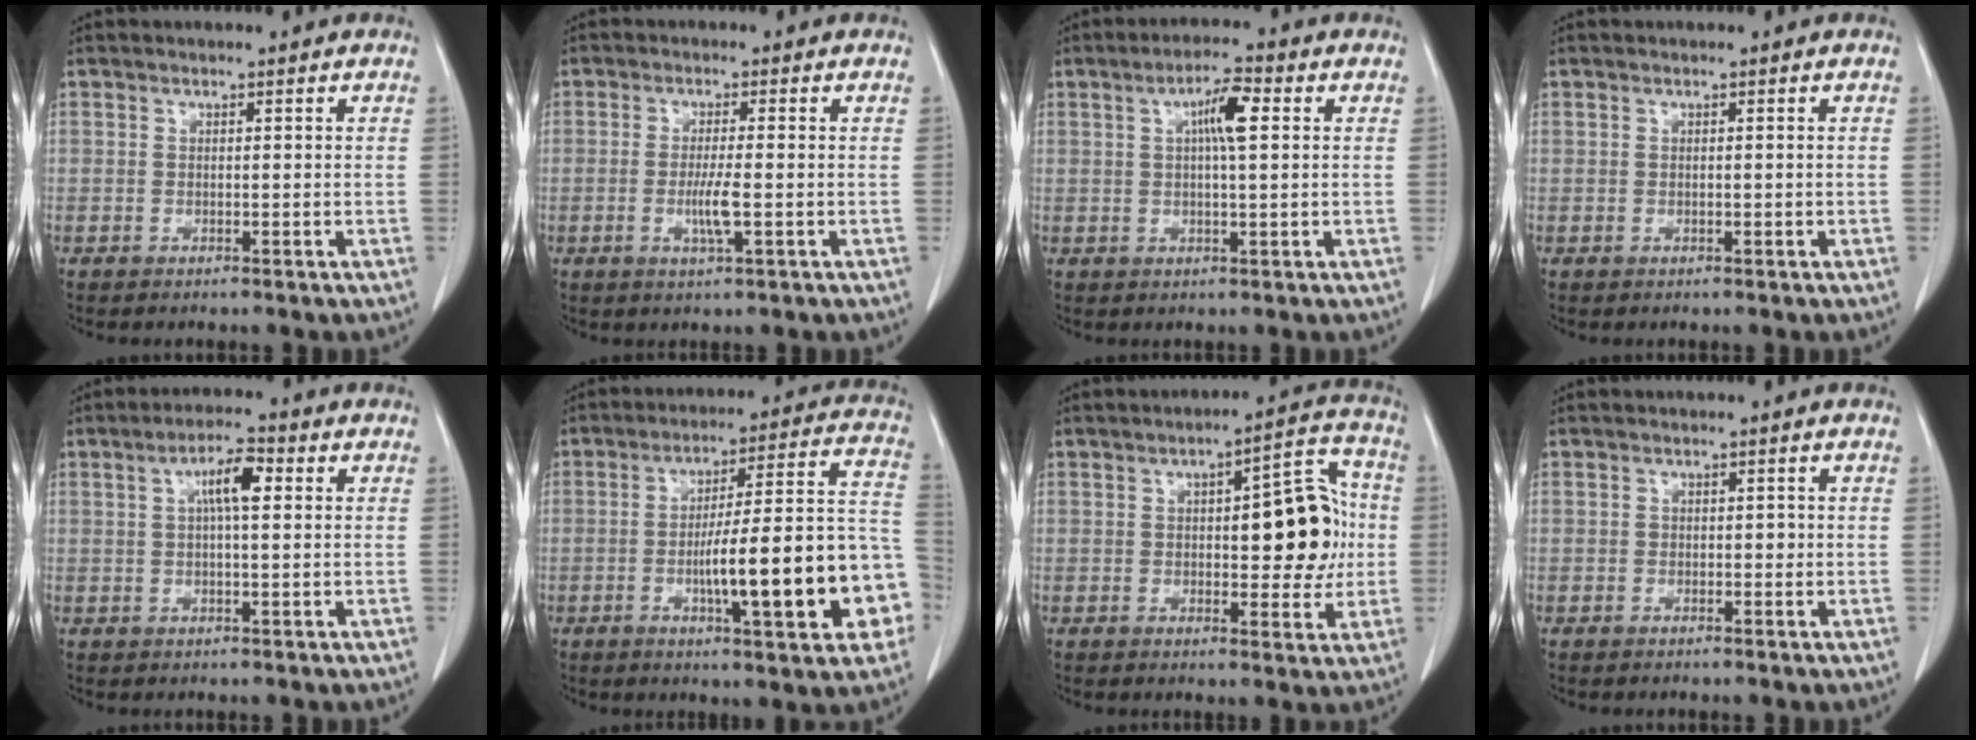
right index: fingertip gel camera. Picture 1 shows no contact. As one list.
[{"total": 3.9, "force": [-0.9, 0.1, 3.8], "torque": [-0.073, -0.007, -0.018]}, {"total": 5.6, "force": [1.5, 0.9, 5.3], "torque": [-0.091, 0.010, 0.024]}, {"total": 0.0}, {"total": 5.6, "force": [1.5, 1.3, 5.2], "torque": [-0.092, 0.014, 0.024]}, {"total": 19.2, "force": [-5.3, 3.1, 18.2], "torque": [-0.199, 0.034, -0.066]}, {"total": 12.2, "force": [0.8, 4.4, 11.4], "torque": [-0.136, 0.032, 0.015]}, {"total": 1.1, "force": [-0.1, 0.9, 0.7], "torque": [-0.008, 0.006, -0.001]}]